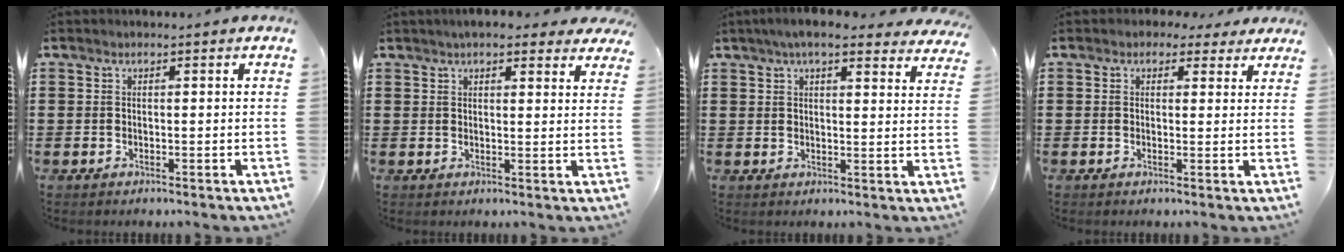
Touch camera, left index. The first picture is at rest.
{"total": 3.9, "force": [3.3, 0.9, 1.8], "torque": [-0.036, -0.003, 0.058]}
{"total": 5.8, "force": [5.0, 0.8, 2.9], "torque": [-0.062, -0.010, 0.088]}
{"total": 2.0, "force": [1.4, 1.3, 0.7], "torque": [-0.012, 0.007, 0.022]}